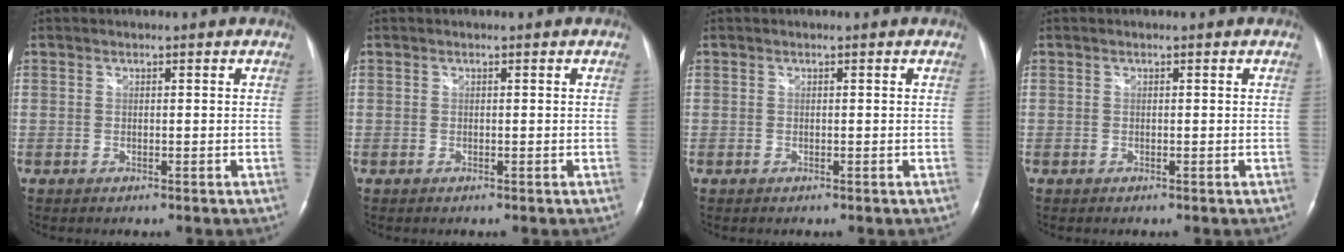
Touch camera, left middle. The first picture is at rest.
{"total": 0.0}
{"total": 0.0}
{"total": 0.0}